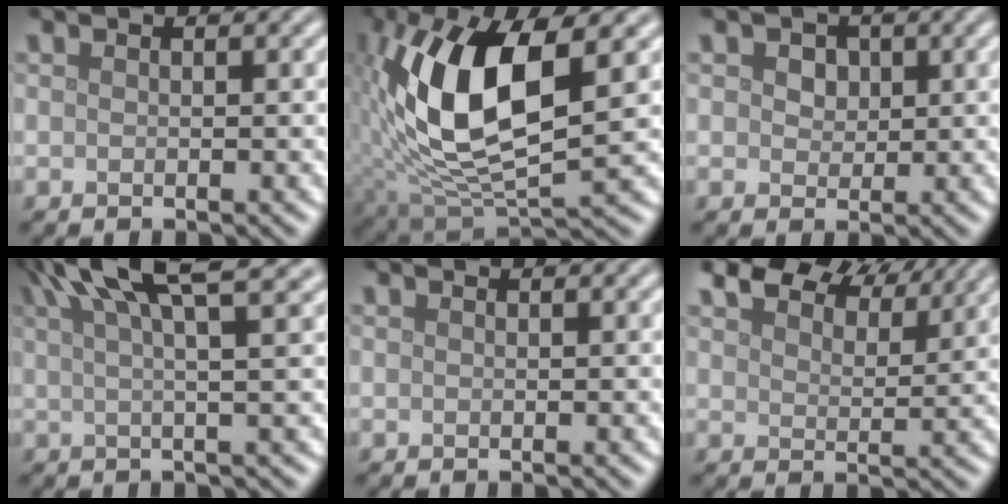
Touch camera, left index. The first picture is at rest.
{"total": 11.3, "force": [1.7, 4.5, 10.2], "torque": [-0.204, 0.001, 0.030]}
{"total": 2.7, "force": [1.2, 1.9, 1.4], "torque": [-0.024, 0.012, 0.004]}
{"total": 8.8, "force": [5.1, 2.2, 6.8], "torque": [-0.080, 0.036, 0.057]}
{"total": 0.0}
{"total": 8.3, "force": [7.1, 2.3, 3.5], "torque": [-0.066, 0.017, 0.101]}